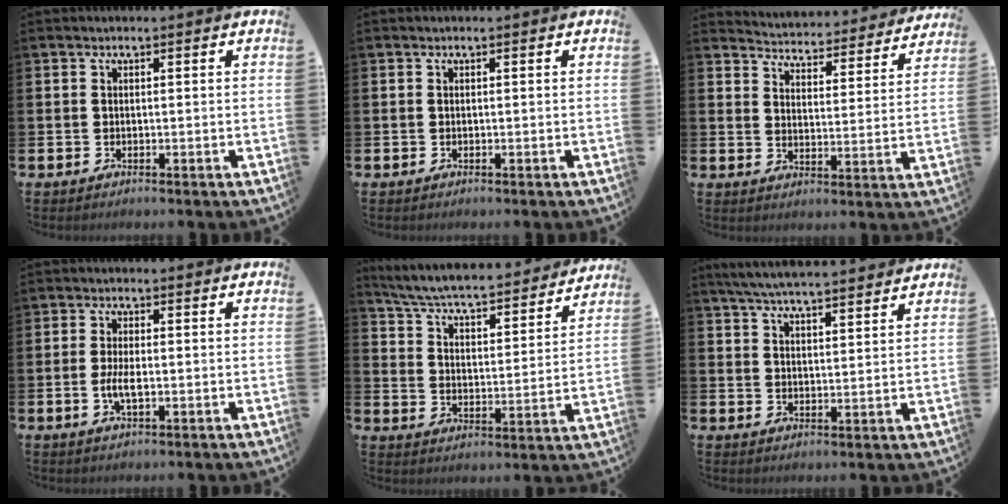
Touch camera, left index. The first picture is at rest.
{"total": 0.0}
{"total": 4.2, "force": [4.2, 0.6, 0.2], "torque": [-0.024, -0.041, 0.067]}
{"total": 3.2, "force": [-0.5, 1.2, 2.9], "torque": [-0.052, -0.004, -0.014]}
{"total": 6.2, "force": [5.9, 0.6, 2.0], "torque": [-0.072, -0.048, 0.095]}
{"total": 5.7, "force": [5.6, 0.1, 1.2], "torque": [-0.041, -0.028, 0.101]}